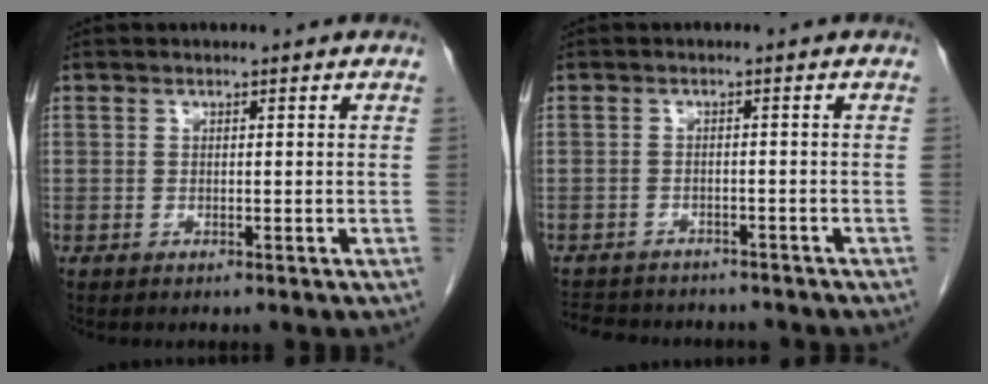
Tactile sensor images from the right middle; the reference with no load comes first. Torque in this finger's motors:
{"motor_torque": [0.47, -0.47, 0.01, 0.02]}